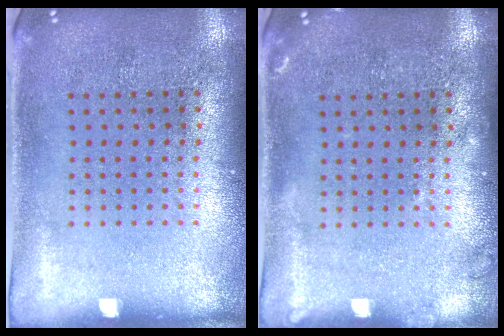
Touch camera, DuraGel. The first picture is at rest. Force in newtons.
{"total": 1.0, "press": 1.0, "slide": 0.3}